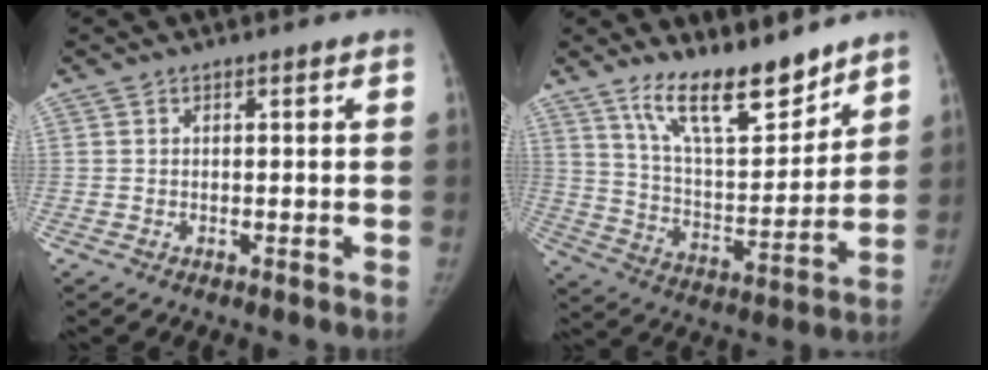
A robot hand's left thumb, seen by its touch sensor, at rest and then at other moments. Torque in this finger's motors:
{"motor_torque": [0.16, 0.14, 1.39, -1.38, 0.06]}